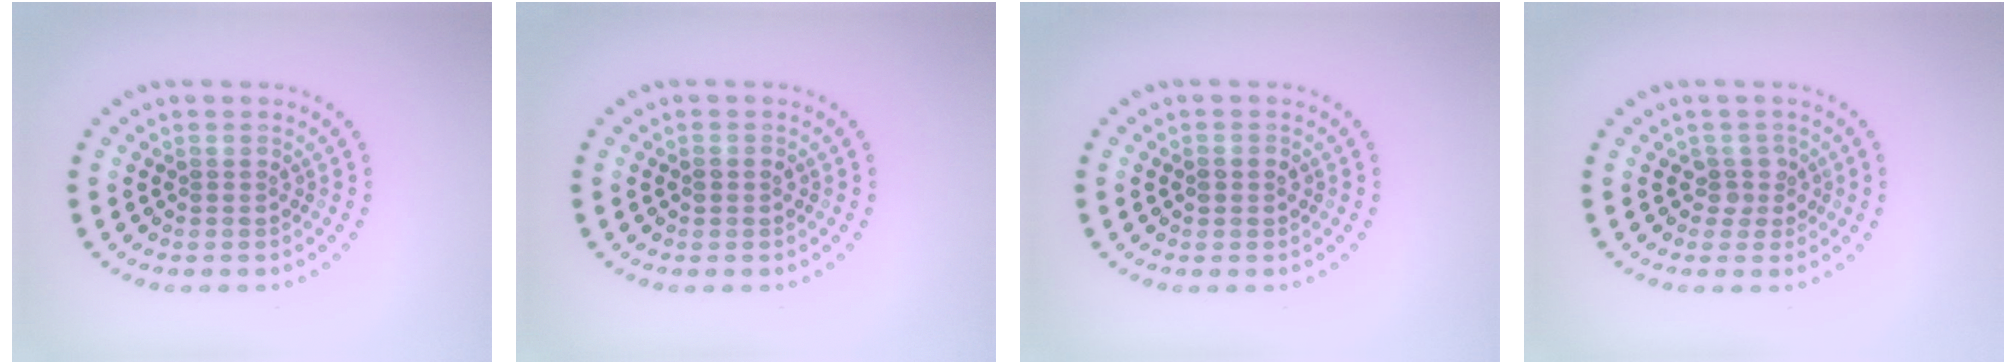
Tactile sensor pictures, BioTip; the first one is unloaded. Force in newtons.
{"total": 1.0, "press": 1.0, "slide": 0.2}
{"total": 1.3, "press": 1.3, "slide": 0.1}
{"total": 1.8, "press": 1.3, "slide": 1.2}